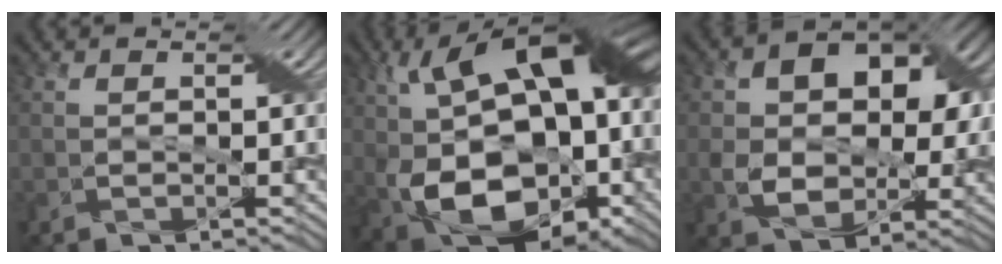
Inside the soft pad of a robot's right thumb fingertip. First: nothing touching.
{"total": 19.9, "force": [-0.5, 12.7, 15.3], "torque": [-0.275, -0.015, 0.004]}
{"total": 11.6, "force": [1.4, 8.4, 7.8], "torque": [-0.127, -0.004, 0.020]}